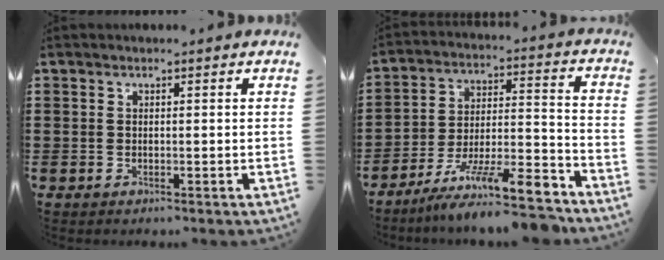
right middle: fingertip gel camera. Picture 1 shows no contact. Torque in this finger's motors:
{"motor_torque": [2.14, 0.00, 1.05, 0.21]}